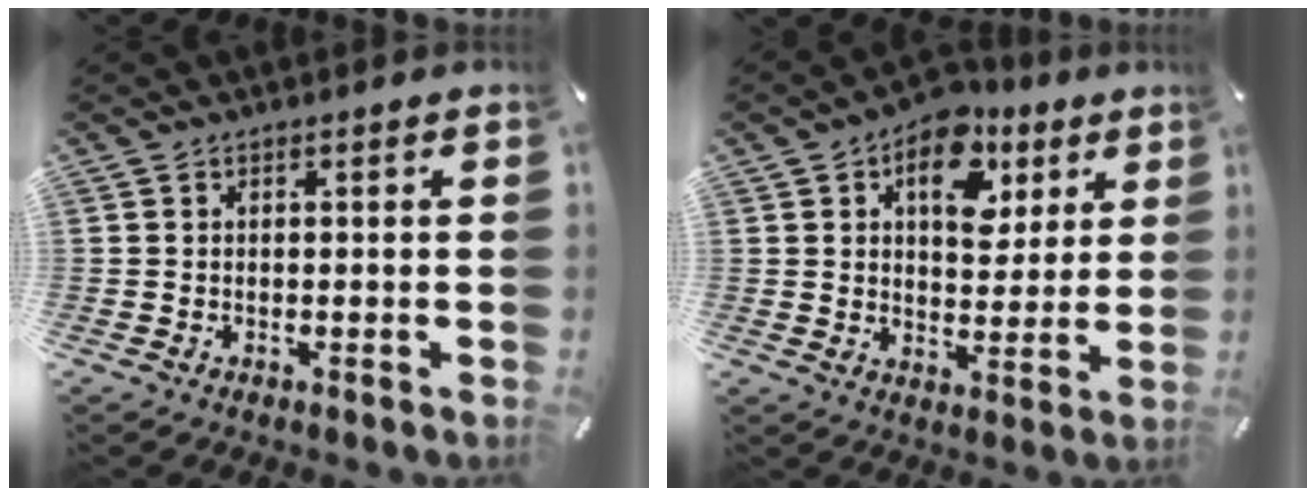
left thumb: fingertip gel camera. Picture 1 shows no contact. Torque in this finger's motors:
{"motor_torque": [0.49, 0.45, 1.25, -0.61, 0.26]}